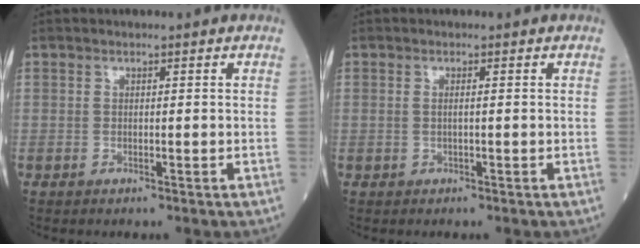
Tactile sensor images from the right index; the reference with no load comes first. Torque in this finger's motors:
{"motor_torque": [0.01, -0.02, -0.06, 0.00]}